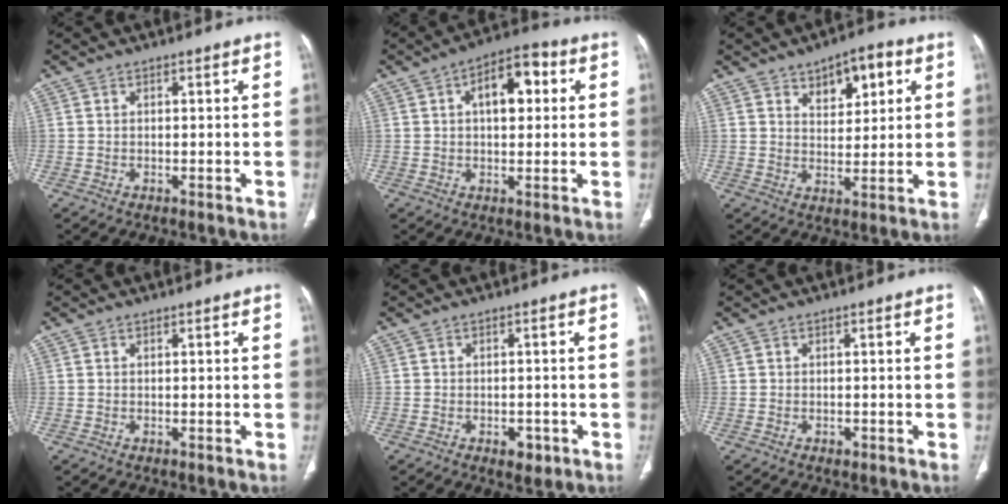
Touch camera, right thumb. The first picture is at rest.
{"total": 9.8, "force": [2.4, 5.3, 7.9], "torque": [-0.095, 0.019, 0.028]}
{"total": 8.4, "force": [4.1, 4.5, 5.8], "torque": [-0.053, -0.017, 0.058]}
{"total": 0.0}
{"total": 3.2, "force": [-1.4, 2.0, 1.9], "torque": [-0.012, 0.003, -0.014]}
{"total": 0.8, "force": [-0.4, 0.7, 0.3], "torque": [-0.002, 0.002, -0.005]}